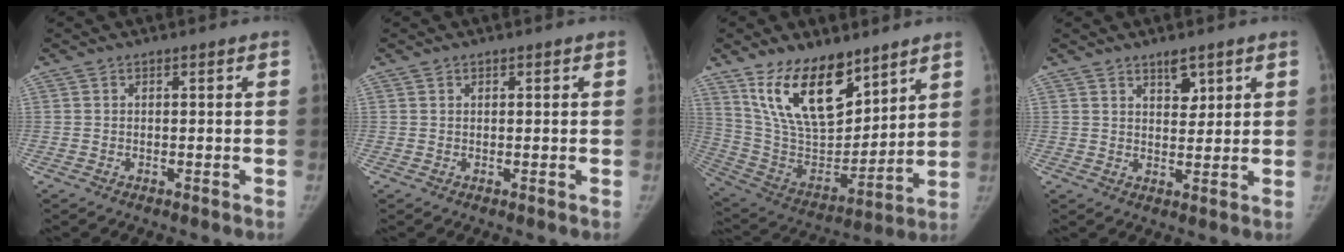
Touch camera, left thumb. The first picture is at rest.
{"total": 0.6, "force": [0.4, 0.4, 0.1], "torque": [0.004, -0.002, 0.004]}
{"total": 20.6, "force": [12.8, 10.1, 12.6], "torque": [-0.173, -0.074, 0.248]}
{"total": 4.1, "force": [2.7, 2.0, 2.3], "torque": [-0.017, -0.019, 0.044]}